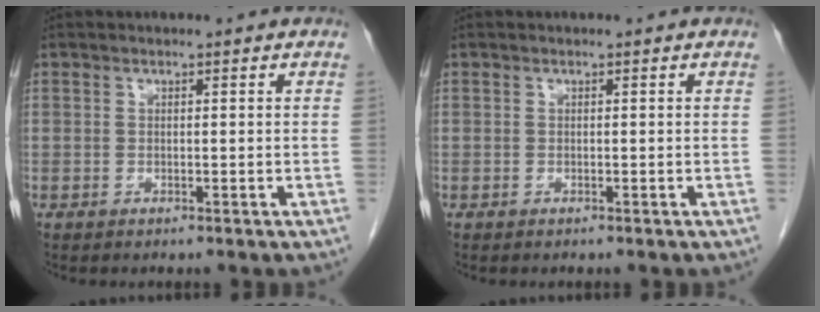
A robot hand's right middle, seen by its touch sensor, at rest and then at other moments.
{"total": 0.0}